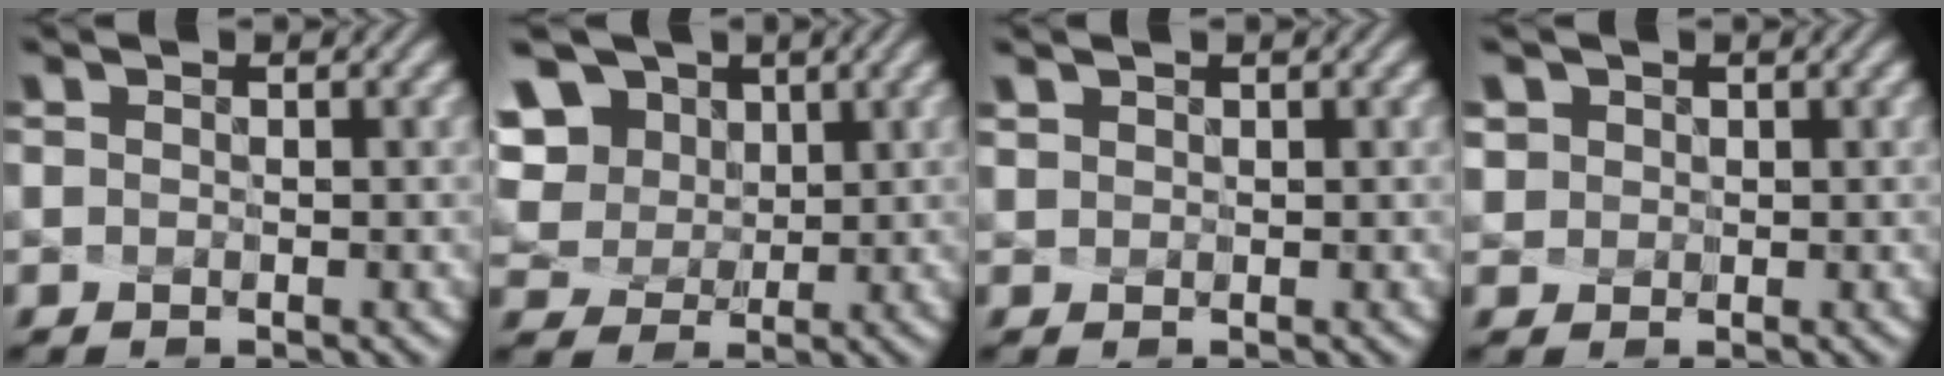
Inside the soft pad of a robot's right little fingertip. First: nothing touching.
{"total": 8.9, "force": [4.1, 6.7, 4.2], "torque": [-0.112, 0.015, 0.088]}
{"total": 1.1, "force": [1.0, 0.5, 0.3], "torque": [-0.020, 0.001, 0.028]}
{"total": 2.5, "force": [1.4, 2.0, 0.7], "torque": [-0.020, 0.004, 0.030]}